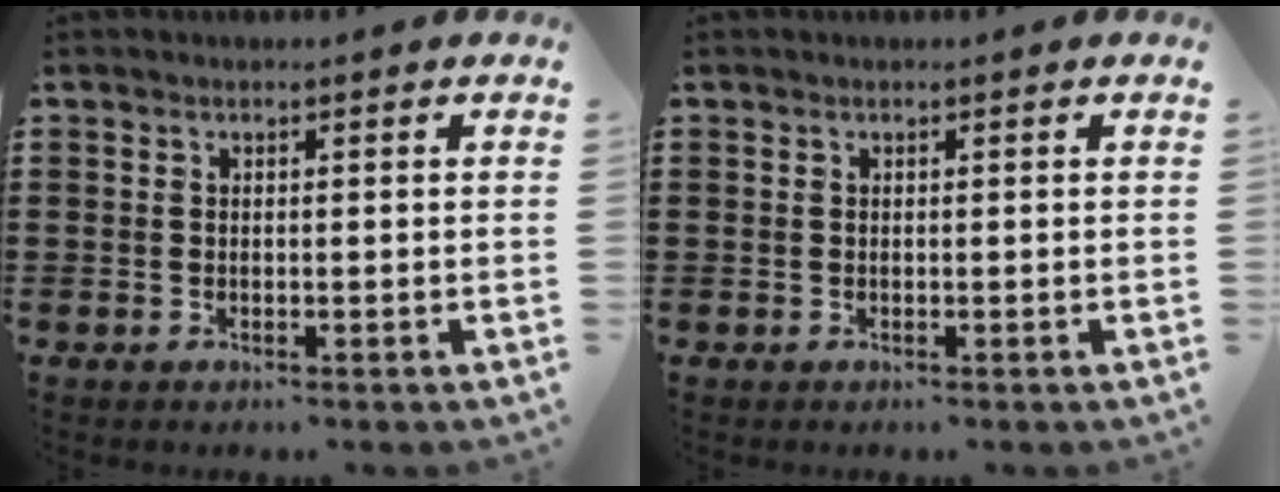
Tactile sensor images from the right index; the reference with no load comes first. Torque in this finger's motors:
{"motor_torque": [0.10, 1.05, 0.00, 0.01]}